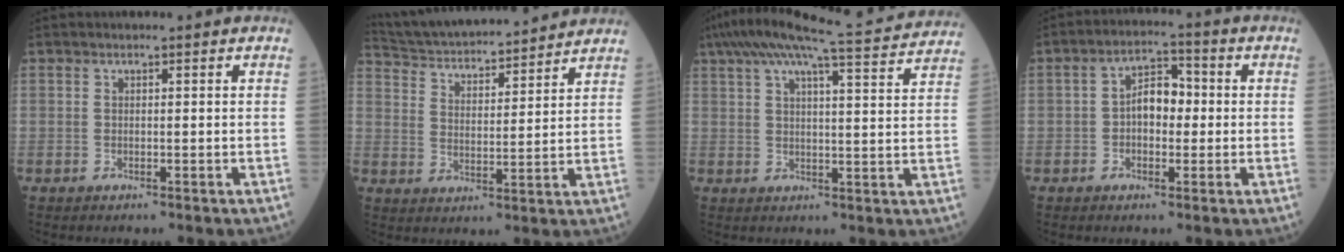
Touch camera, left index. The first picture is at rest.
{"total": 18.4, "force": [17.2, 2.2, 6.1], "torque": [-0.108, 0.034, 0.267]}
{"total": 19.1, "force": [17.0, 0.0, 8.8], "torque": [-0.154, 0.016, 0.218]}
{"total": 5.9, "force": [-0.3, 3.3, 4.9], "torque": [-0.088, 0.025, -0.011]}